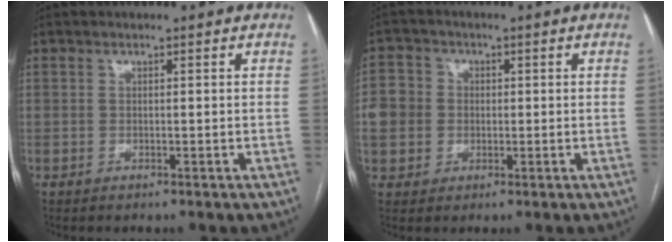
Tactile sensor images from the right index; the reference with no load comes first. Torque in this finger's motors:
{"motor_torque": [0.55, -0.18, 0.32, 0.06]}